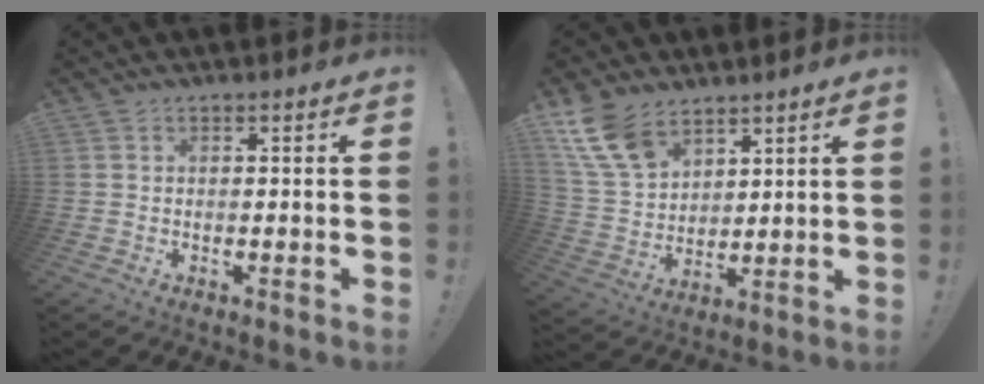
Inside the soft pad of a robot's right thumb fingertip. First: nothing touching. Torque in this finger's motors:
{"motor_torque": [0.34, 0.43, 0.40, 0.36, 0.05]}